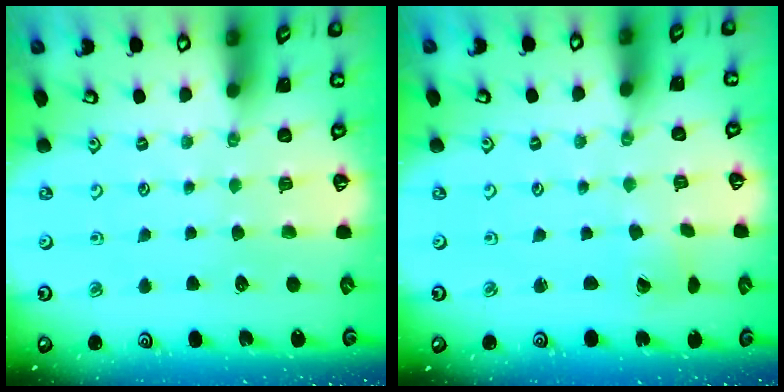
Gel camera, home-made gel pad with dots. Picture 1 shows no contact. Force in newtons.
{"total": 1.2, "press": 1.2, "slide": 0.1}